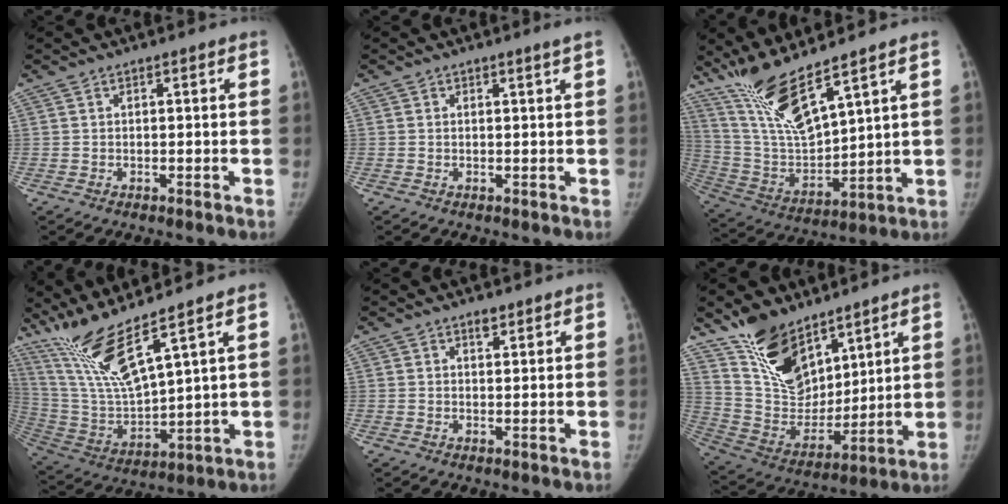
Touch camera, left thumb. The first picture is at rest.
{"total": 0.7, "force": [0.5, -0.2, 0.5], "torque": [-0.012, -0.006, 0.009]}
{"total": 13.5, "force": [10.2, 1.8, 8.6], "torque": [-0.163, -0.060, 0.221]}
{"total": 13.4, "force": [9.7, 0.4, 9.2], "torque": [-0.191, -0.057, 0.211]}
{"total": 1.7, "force": [1.2, 0.7, 0.9], "torque": [-0.008, -0.007, 0.019]}
{"total": 16.9, "force": [11.9, 9.0, 7.9], "torque": [-0.095, -0.067, 0.236]}